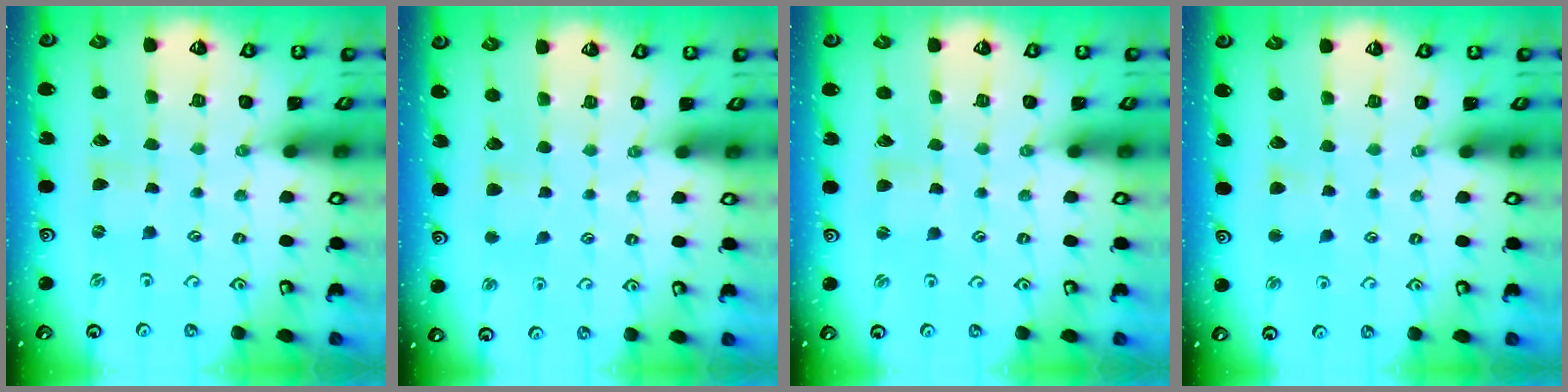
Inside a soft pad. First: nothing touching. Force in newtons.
{"total": 3.5, "press": 3.5, "slide": 0.5}
{"total": 0.9, "press": 0.9, "slide": 0.2}
{"total": 2.4, "press": 2.4, "slide": 0.5}